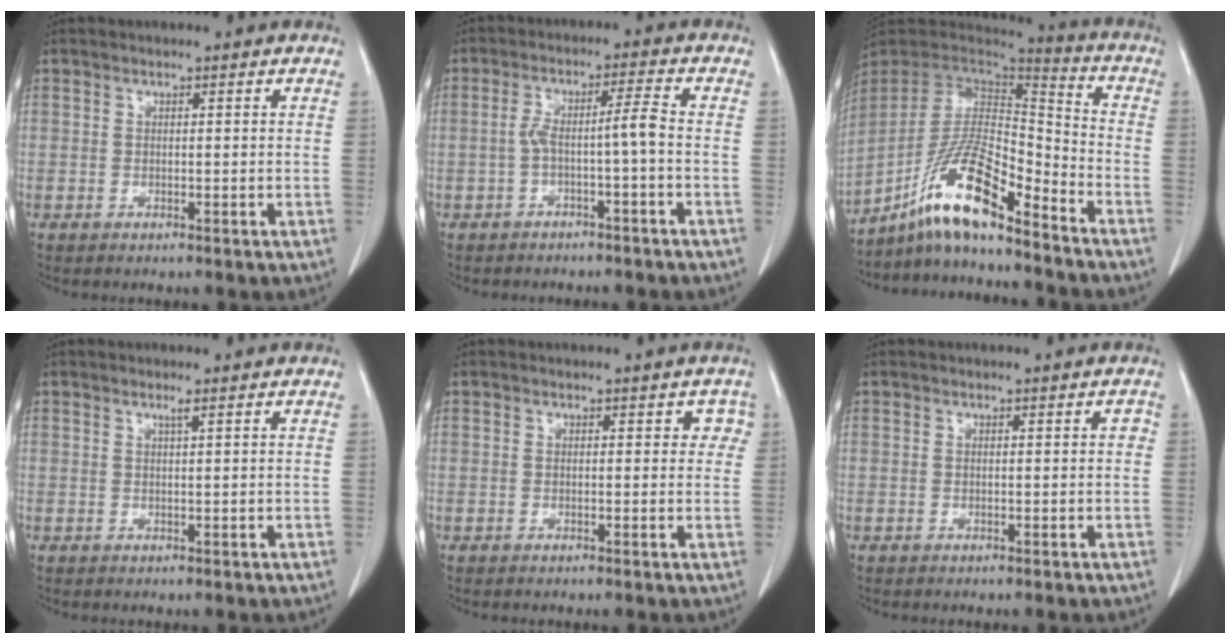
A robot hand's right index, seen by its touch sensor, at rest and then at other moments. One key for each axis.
{"total": 4.5, "fx": -1.5, "fy": -0.2, "fz": 4.2, "tx": -0.082, "ty": 0.023, "tz": -0.021}
{"total": 14.8, "fx": -10.3, "fy": 2.1, "fz": 10.5, "tx": -0.198, "ty": 0.008, "tz": -0.188}
{"total": 0.8, "fx": 0.5, "fy": -0.2, "fz": 0.6, "tx": -0.018, "ty": -0.003, "tz": 0.013}
{"total": 2.3, "fx": 0.7, "fy": 1.6, "fz": 1.4, "tx": 0.001, "ty": 0.012, "tz": 0.003}
{"total": 0.7, "fx": 0.1, "fy": 0.3, "fz": 0.6, "tx": -0.005, "ty": 0.004, "tz": 0.002}